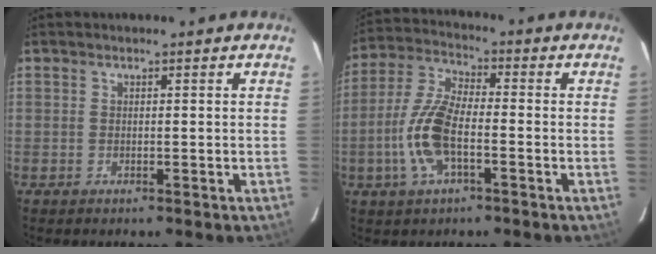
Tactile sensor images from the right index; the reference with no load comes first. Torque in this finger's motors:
{"motor_torque": [0.57, -0.25, 0.28, 0.10]}